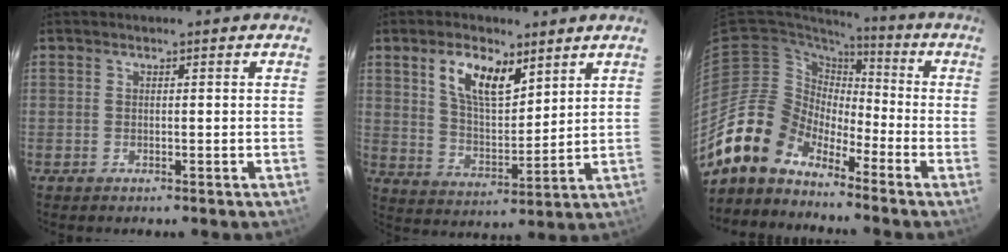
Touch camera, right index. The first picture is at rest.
{"total": 10.3, "force": [5.9, 4.7, 7.1], "torque": [-0.128, 0.007, 0.115]}
{"total": 11.7, "force": [-9.9, 6.1, 1.5], "torque": [-0.034, 0.029, -0.195]}